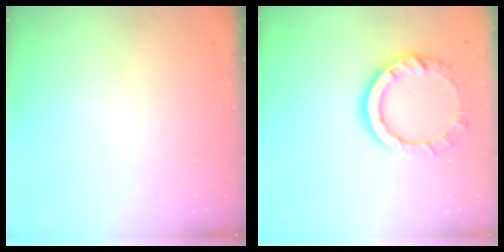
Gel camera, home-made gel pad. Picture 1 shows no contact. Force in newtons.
{"total": 10.2, "press": 10.2, "slide": 0.9}